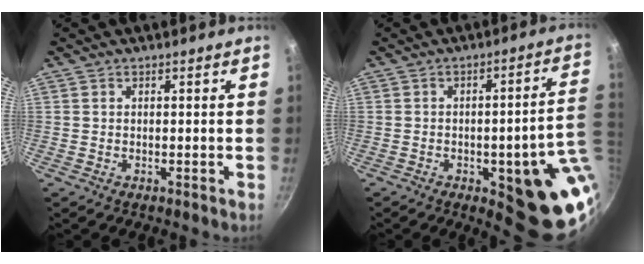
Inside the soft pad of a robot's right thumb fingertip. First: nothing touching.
{"total": 16.8, "force": [-3.7, 5.1, 15.6], "torque": [-0.139, 0.013, -0.044]}